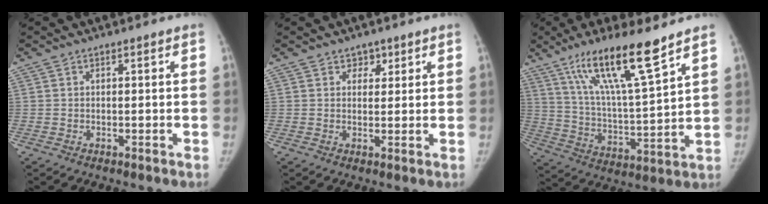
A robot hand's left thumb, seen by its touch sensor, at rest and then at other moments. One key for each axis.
{"total": 2.6, "fx": 1.6, "fy": 1.9, "fz": 0.7, "tx": 0.014, "ty": -0.008, "tz": 0.020}
{"total": 17.7, "fx": 11.6, "fy": 2.1, "fz": 13.2, "tx": -0.224, "ty": -0.057, "tz": 0.213}